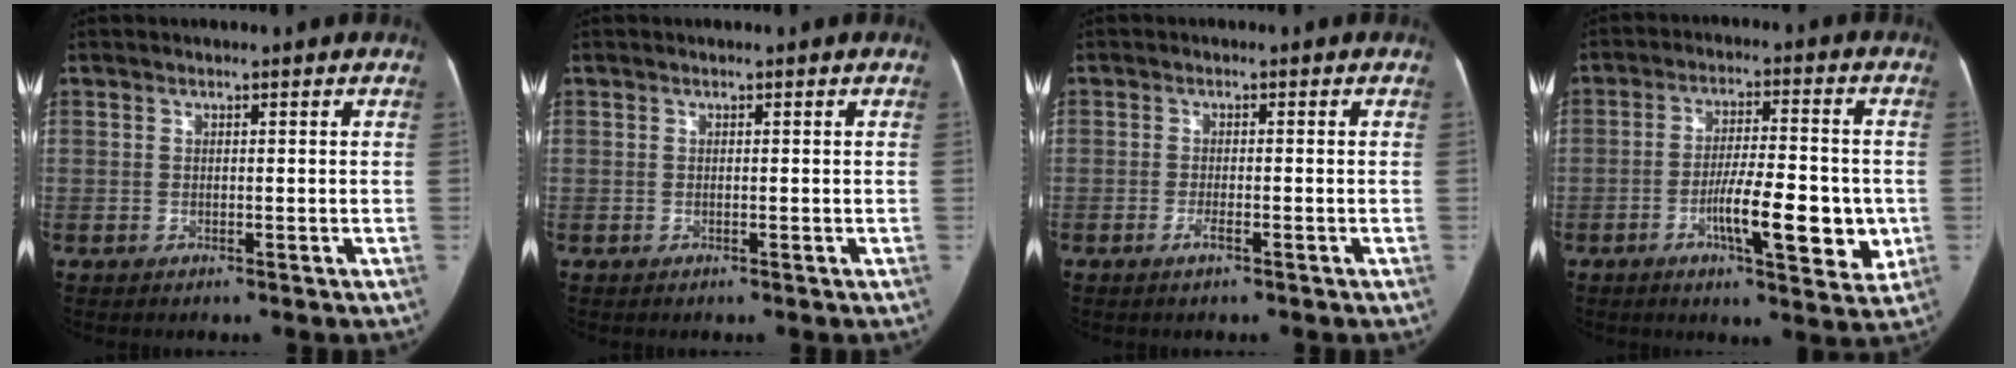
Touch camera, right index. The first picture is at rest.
{"total": 0.0}
{"total": 1.6, "force": [-1.0, 0.2, 1.3], "torque": [-0.024, 0.000, -0.018]}
{"total": 11.9, "force": [-3.2, 3.0, 11.1], "torque": [-0.169, 0.004, -0.047]}